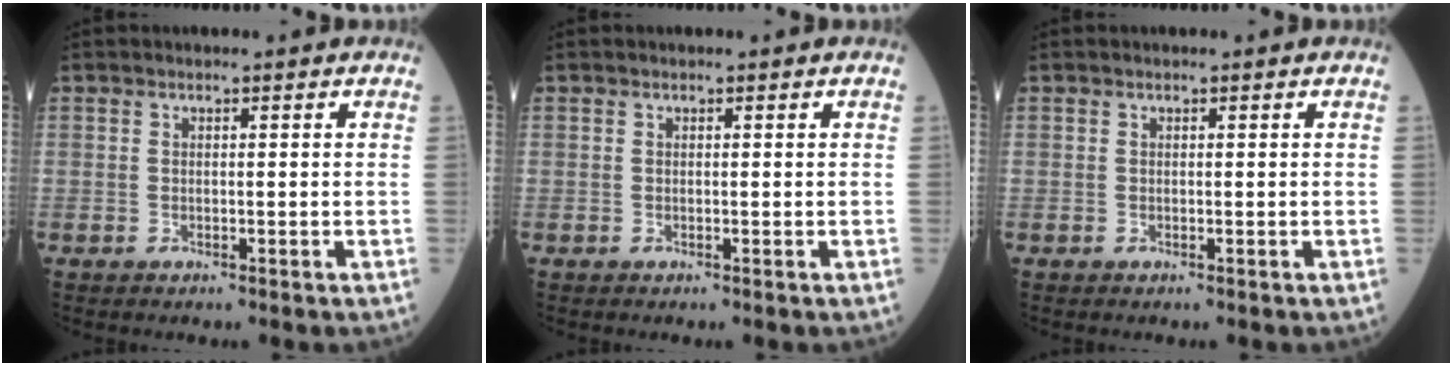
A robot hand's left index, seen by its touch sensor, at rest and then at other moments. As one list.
[{"total": 0.0}, {"total": 0.0}]